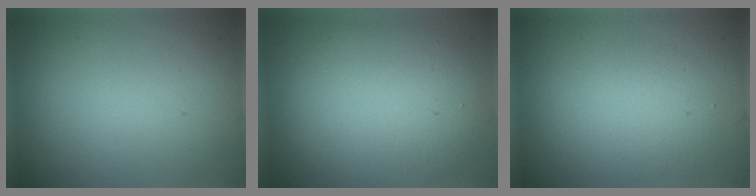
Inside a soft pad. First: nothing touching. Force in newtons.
{"total": 8.8, "press": 8.7, "slide": 0.5}
{"total": 3.3, "press": 3.3, "slide": 0.2}